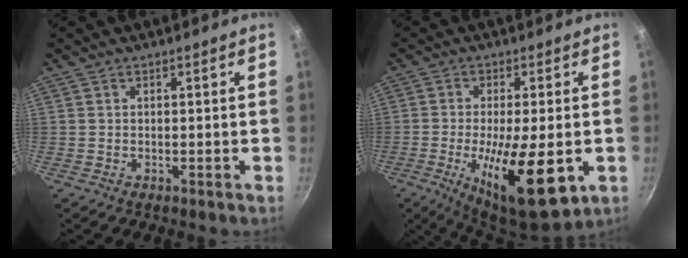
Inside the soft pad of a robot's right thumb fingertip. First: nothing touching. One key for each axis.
{"total": 16.8, "fx": -4.5, "fy": 5.3, "fz": 15.3, "tx": -0.243, "ty": -0.005, "tz": -0.067}